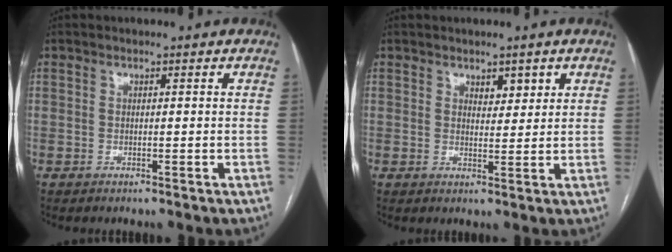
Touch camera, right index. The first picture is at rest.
{"total": 2.7, "force": [1.6, 1.4, 1.7], "torque": [-0.020, -0.001, 0.028]}